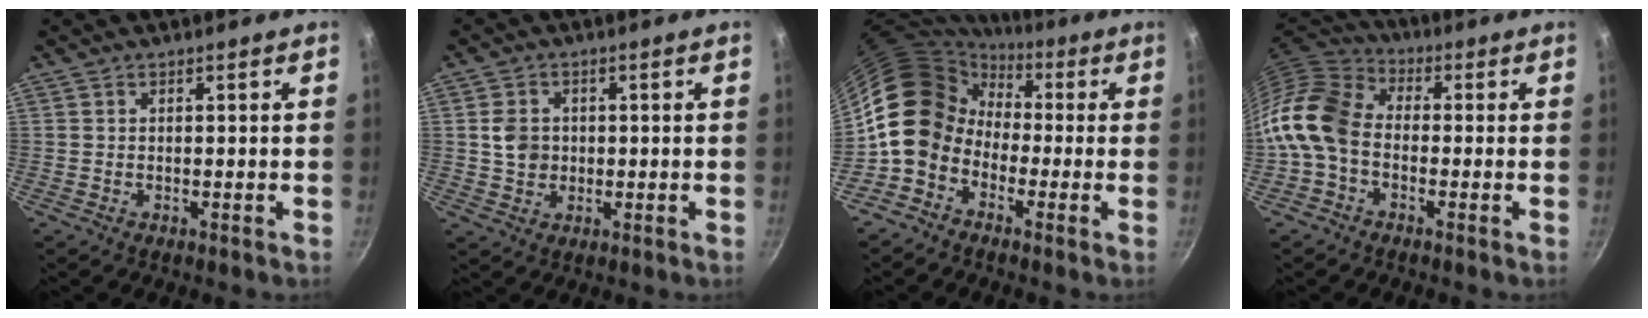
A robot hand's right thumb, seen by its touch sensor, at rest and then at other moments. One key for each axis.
{"total": 4.8, "fx": 0.3, "fy": 4.1, "fz": 2.4, "tx": -0.029, "ty": 0.006, "tz": 0.004}
{"total": 12.8, "fx": -1.4, "fy": 10.6, "fz": 6.9, "tx": -0.087, "ty": 0.035, "tz": -0.046}
{"total": 12.4, "fx": -2.8, "fy": 8.8, "fz": 8.3, "tx": -0.146, "ty": 0.041, "tz": -0.081}